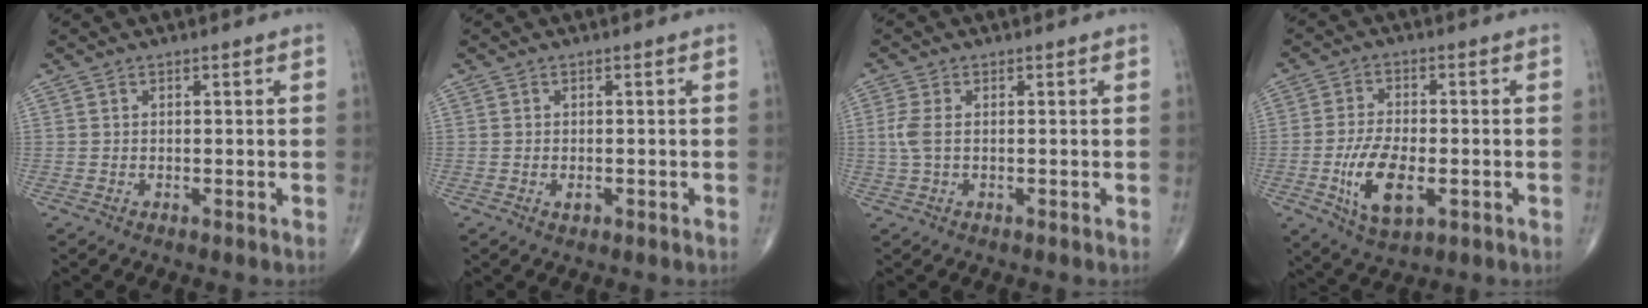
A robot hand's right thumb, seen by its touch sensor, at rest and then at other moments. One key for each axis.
{"total": 1.0, "fx": -0.4, "fy": 0.6, "fz": 0.7, "tx": -0.008, "ty": -0.001, "tz": -0.006}
{"total": 3.0, "fx": 0.1, "fy": 1.4, "fz": 2.6, "tx": -0.080, "ty": 0.000, "tz": 0.002}
{"total": 10.3, "fx": -2.8, "fy": 4.9, "fz": 8.7, "tx": -0.160, "ty": 0.000, "tz": -0.045}